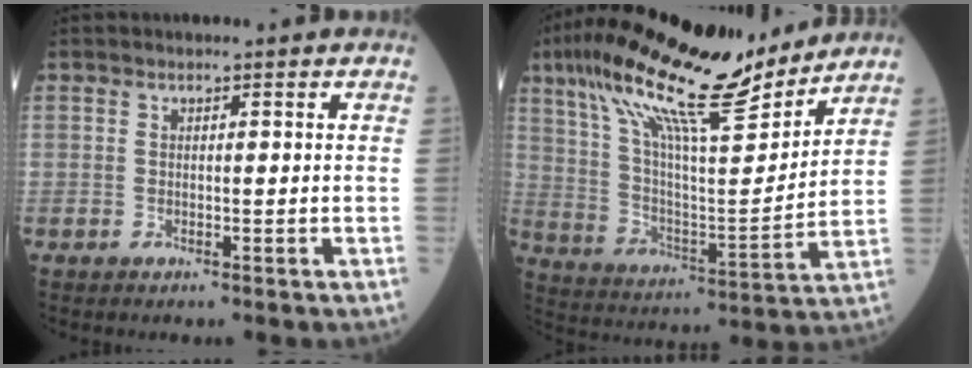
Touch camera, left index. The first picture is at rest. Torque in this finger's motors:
{"motor_torque": [1.06, -1.08, 1.02, 0.21]}